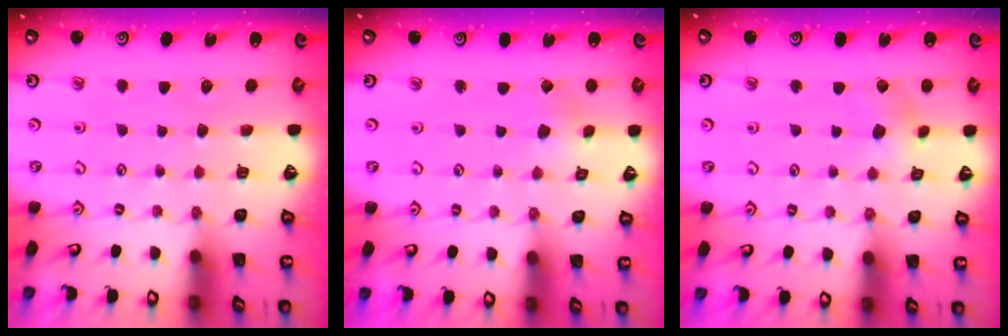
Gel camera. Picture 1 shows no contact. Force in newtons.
{"total": 1.8, "press": 1.8, "slide": 0.1}
{"total": 3.6, "press": 3.6, "slide": 0.4}